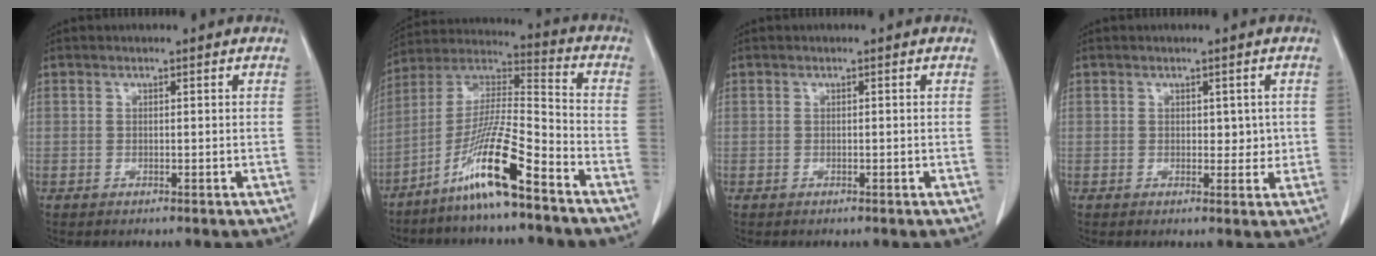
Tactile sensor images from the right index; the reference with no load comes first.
{"total": 13.8, "force": [-8.6, 0.0, 10.8], "torque": [-0.216, -0.009, -0.168]}
{"total": 0.0}
{"total": 2.2, "force": [0.4, 1.5, 1.6], "torque": [-0.012, -0.003, 0.006]}